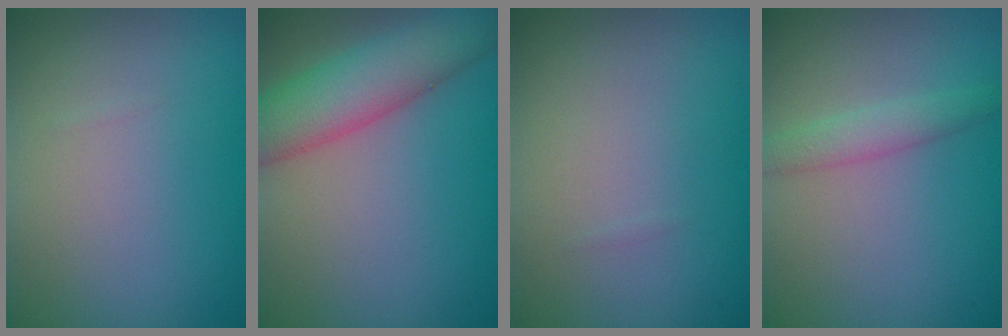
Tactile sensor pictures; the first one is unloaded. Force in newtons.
{"total": 6.4, "press": 6.4, "slide": 0.4}
{"total": 0.0}
{"total": 2.2, "press": 2.2, "slide": 0.1}